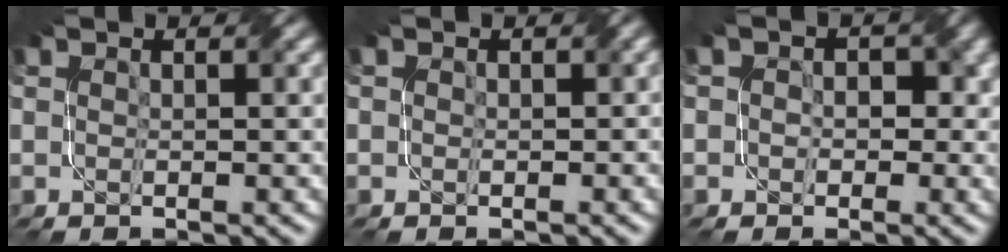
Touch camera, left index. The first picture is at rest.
{"total": 0.6, "force": [0.2, 0.6, 0.2], "torque": [-0.002, -0.004, -0.002]}
{"total": 3.6, "force": [0.5, 2.9, 2.1], "torque": [-0.004, 0.006, -0.008]}